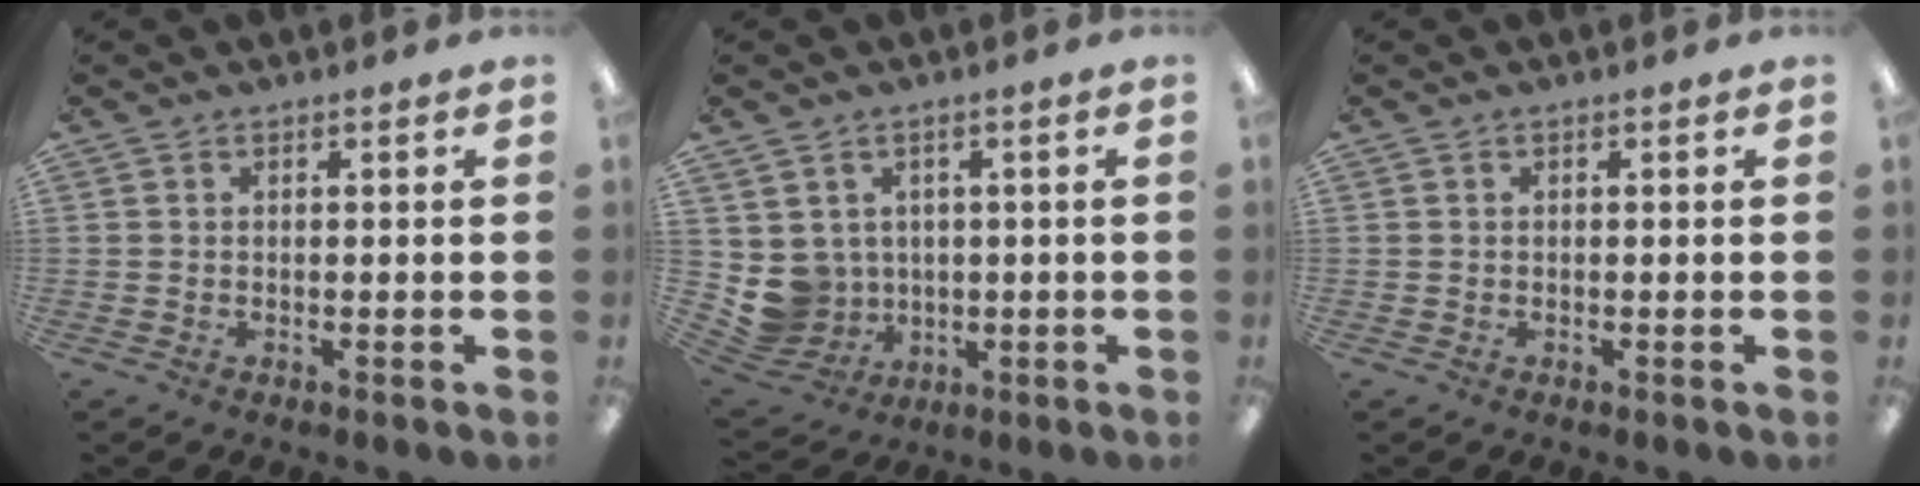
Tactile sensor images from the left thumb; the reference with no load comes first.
{"total": 6.5, "force": [1.2, 6.3, 0.6], "torque": [-0.042, -0.015, 0.033]}
{"total": 0.0}